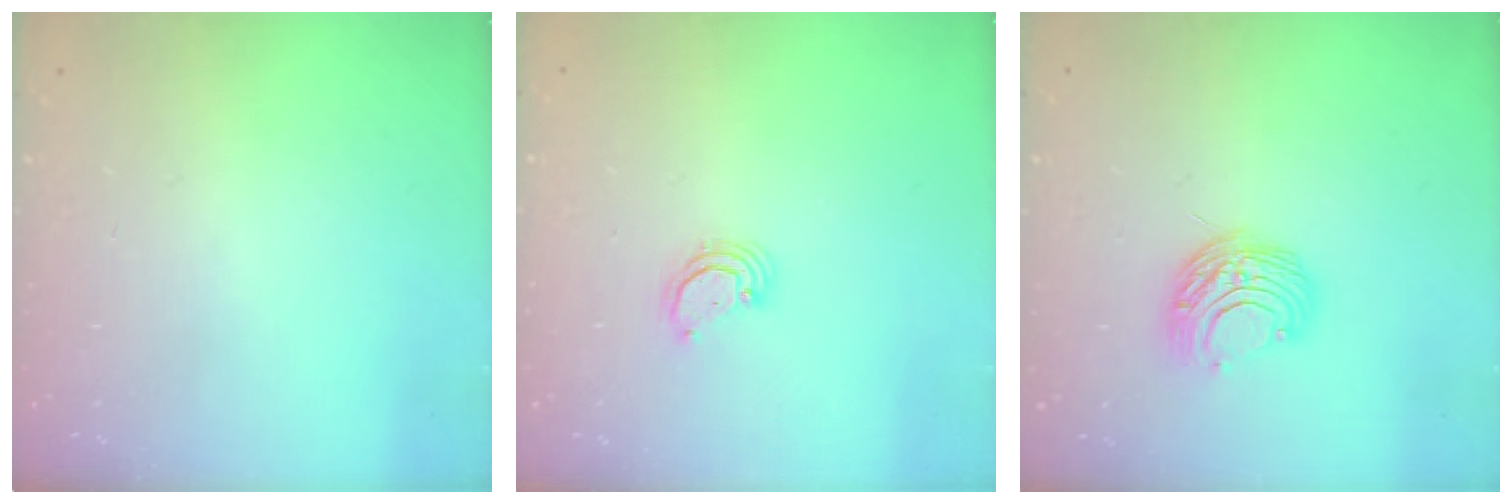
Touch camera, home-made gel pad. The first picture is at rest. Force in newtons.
{"total": 3.1, "press": 3.1, "slide": 0.3}
{"total": 8.7, "press": 8.7, "slide": 0.6}